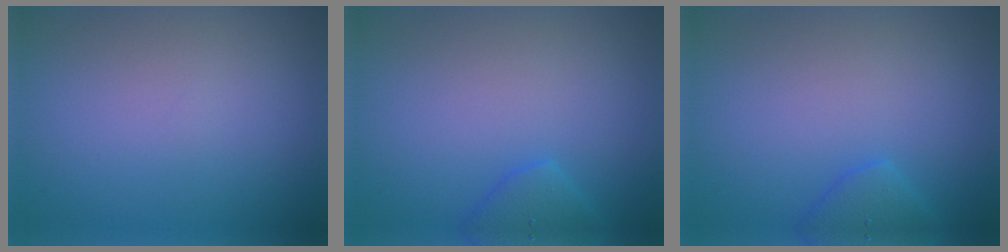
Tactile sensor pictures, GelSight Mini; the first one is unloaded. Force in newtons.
{"total": 2.1, "press": 2.1, "slide": 0.1}
{"total": 2.1, "press": 2.1, "slide": 0.1}